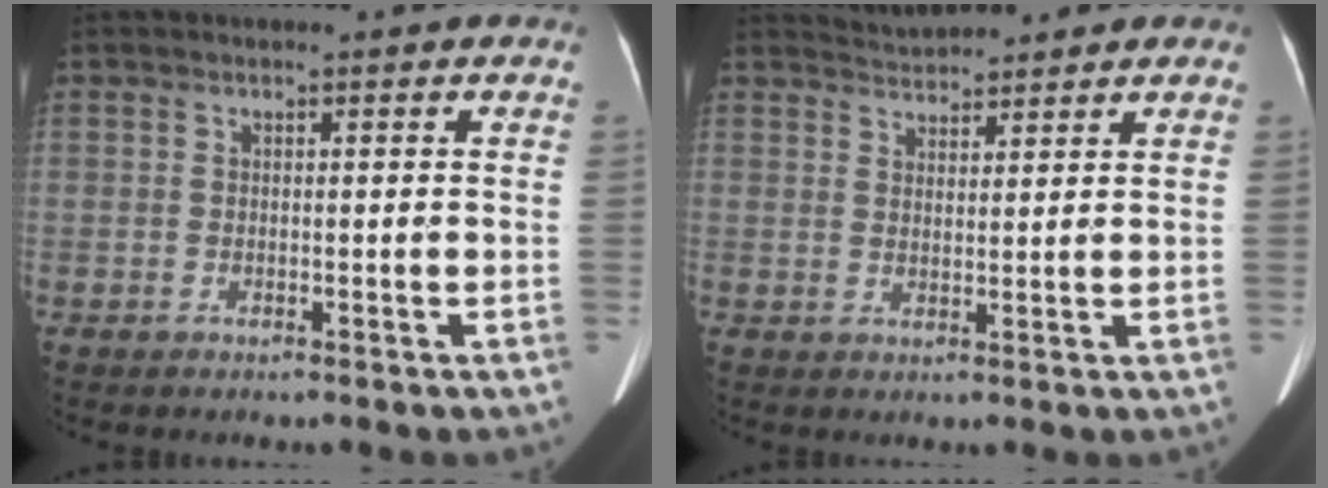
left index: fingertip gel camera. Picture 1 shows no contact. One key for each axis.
{"total": 4.0, "fx": 3.9, "fy": 0.6, "fz": 0.3, "tx": -0.009, "ty": 0.024, "tz": 0.067}